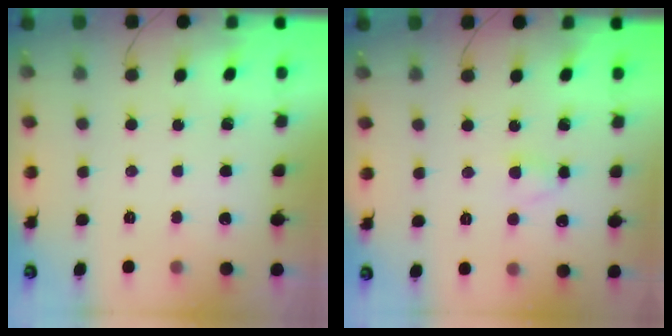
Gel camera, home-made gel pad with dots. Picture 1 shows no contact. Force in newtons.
{"total": 2.3, "press": 2.1, "slide": 1.0}